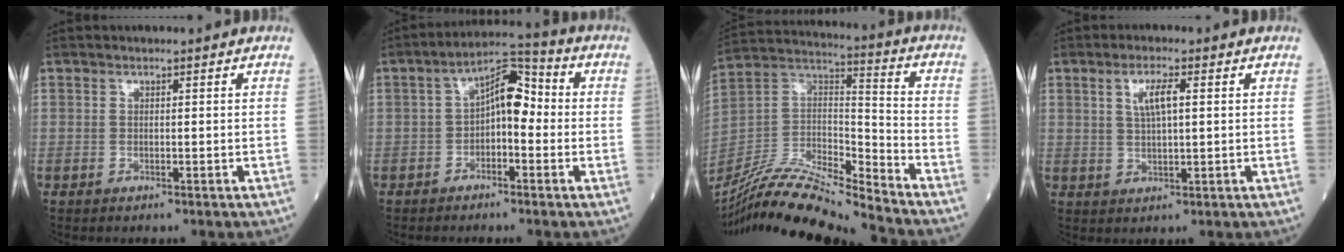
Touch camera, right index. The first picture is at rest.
{"total": 7.1, "force": [-0.4, 3.2, 6.4], "torque": [-0.100, 0.037, -0.015]}
{"total": 19.5, "force": [-18.1, -0.1, 7.3], "torque": [-0.151, 0.015, -0.333]}
{"total": 4.2, "force": [1.3, 0.8, 3.9], "torque": [-0.075, 0.005, 0.026]}